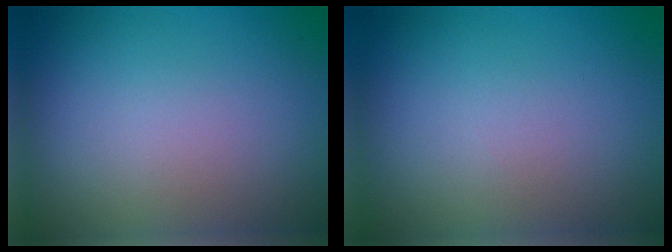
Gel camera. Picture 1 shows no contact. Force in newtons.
{"total": 0.0}